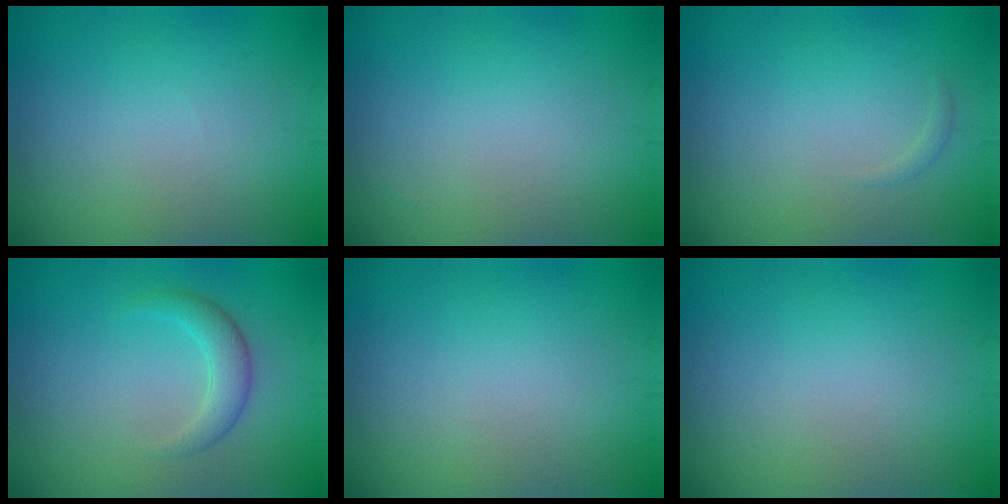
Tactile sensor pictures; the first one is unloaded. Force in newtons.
{"total": 0.0}
{"total": 0.5, "press": 0.5, "slide": 0.0}
{"total": 2.2, "press": 2.2, "slide": 0.1}
{"total": 0.0}
{"total": 0.0}